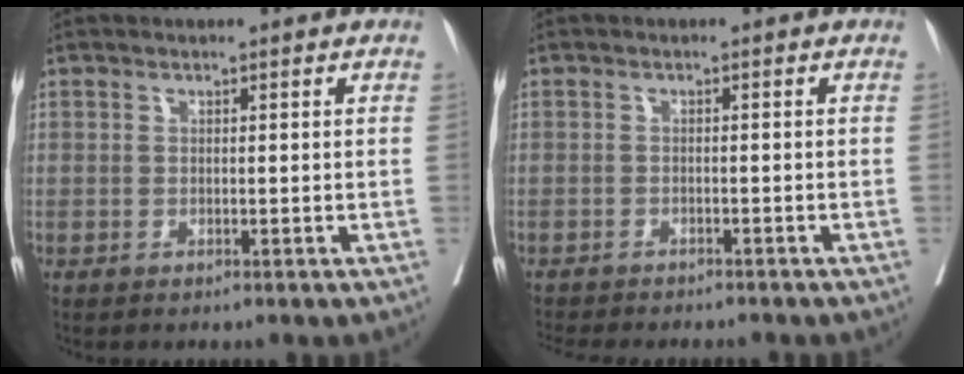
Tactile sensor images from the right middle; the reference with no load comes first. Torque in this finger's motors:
{"motor_torque": [1.05, -1.09, 0.31, 0.04]}